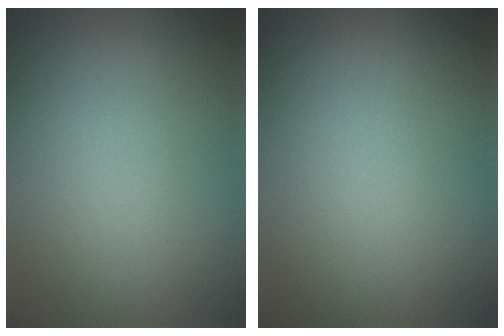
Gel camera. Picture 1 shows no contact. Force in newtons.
{"total": 0.0}